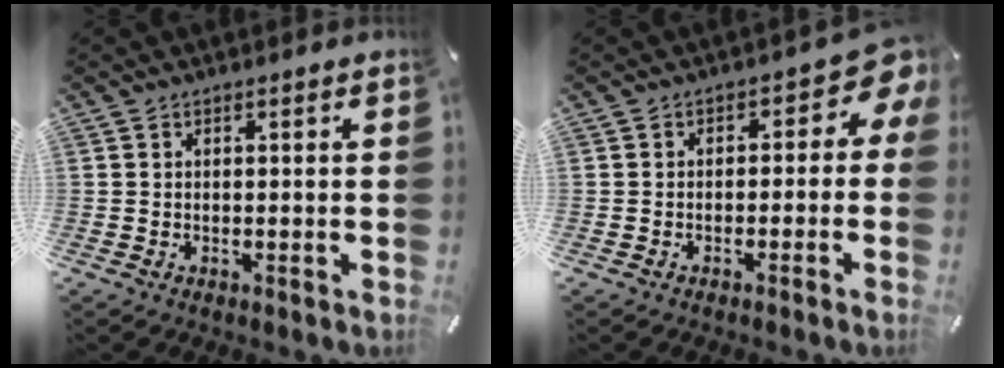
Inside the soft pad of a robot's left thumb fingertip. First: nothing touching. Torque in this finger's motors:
{"motor_torque": [0.28, 0.46, 0.68, 0.30, 0.06]}